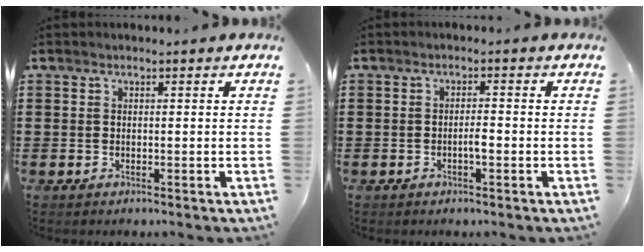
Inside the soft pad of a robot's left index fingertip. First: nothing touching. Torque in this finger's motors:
{"motor_torque": [0.03, 0.02, 0.04, 0.02]}